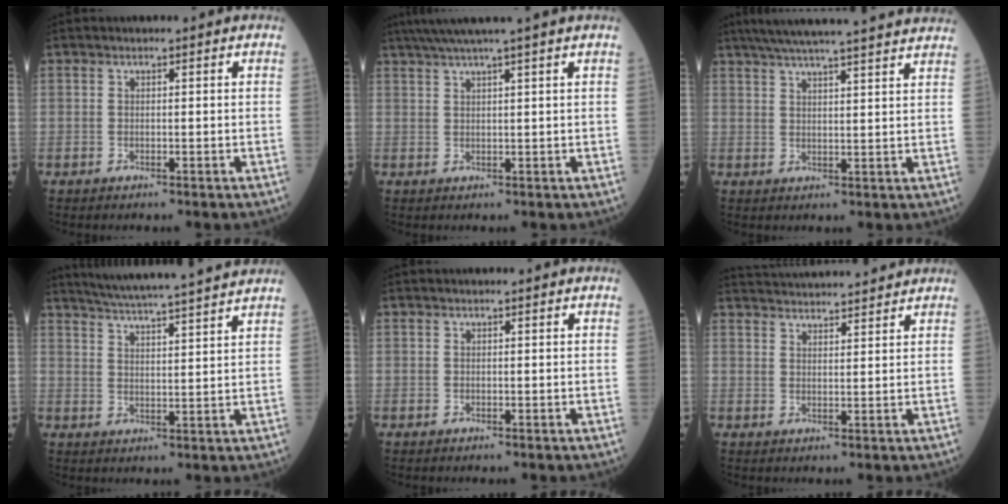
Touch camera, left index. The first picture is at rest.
{"total": 5.9, "force": [4.6, -1.8, 3.2], "torque": [-0.047, 0.016, 0.074]}
{"total": 20.9, "force": [18.7, 0.5, 9.3], "torque": [-0.154, 0.015, 0.244]}
{"total": 16.1, "force": [14.7, -0.7, 6.5], "torque": [-0.115, 0.001, 0.203]}
{"total": 0.0}
{"total": 12.8, "force": [12.3, 1.1, 3.4], "torque": [-0.061, 0.033, 0.178]}